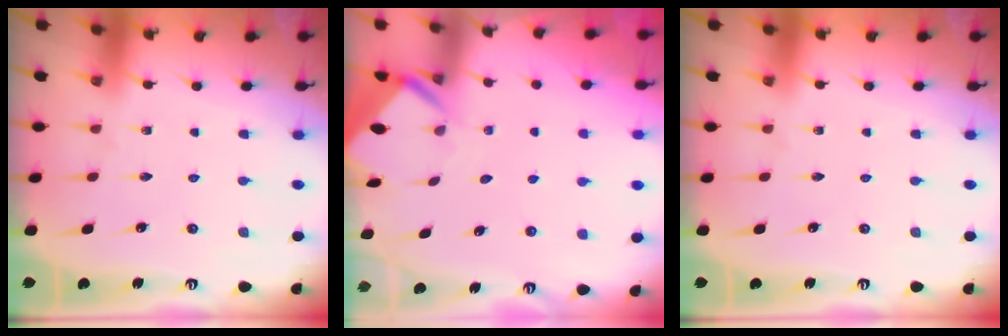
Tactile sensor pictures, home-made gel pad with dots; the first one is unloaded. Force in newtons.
{"total": 3.4, "press": 3.4, "slide": 0.3}
{"total": 0.0}